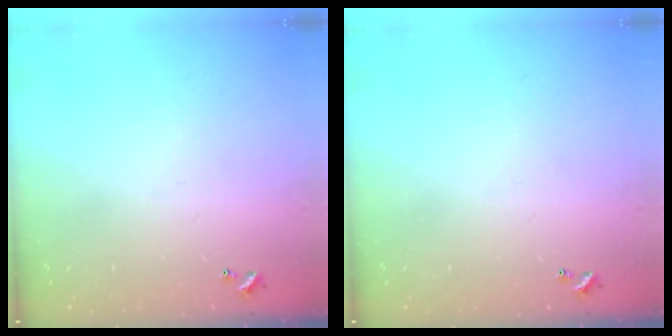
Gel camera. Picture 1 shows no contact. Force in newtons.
{"total": 0.0}